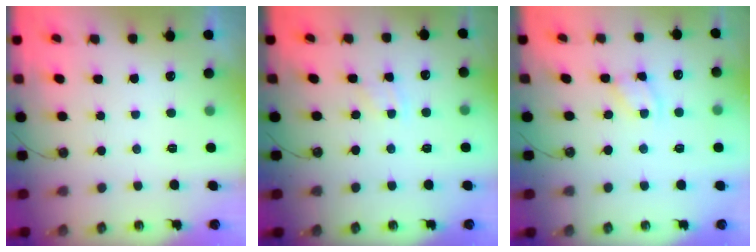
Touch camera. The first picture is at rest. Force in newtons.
{"total": 2.0, "press": 2.0, "slide": 0.4}
{"total": 3.0, "press": 3.0, "slide": 0.2}